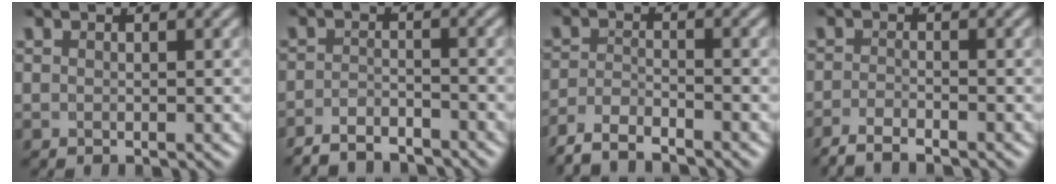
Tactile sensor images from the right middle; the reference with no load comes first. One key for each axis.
{"total": 4.3, "fx": -4.1, "fy": 1.1, "fz": 0.7, "tx": -0.010, "ty": -0.013, "tz": -0.065}
{"total": 3.8, "fx": -3.4, "fy": 1.1, "fz": 1.1, "tx": -0.029, "ty": -0.009, "tz": -0.055}
{"total": 2.5, "fx": -2.4, "fy": 0.3, "fz": 0.6, "tx": -0.020, "ty": -0.009, "tz": -0.040}